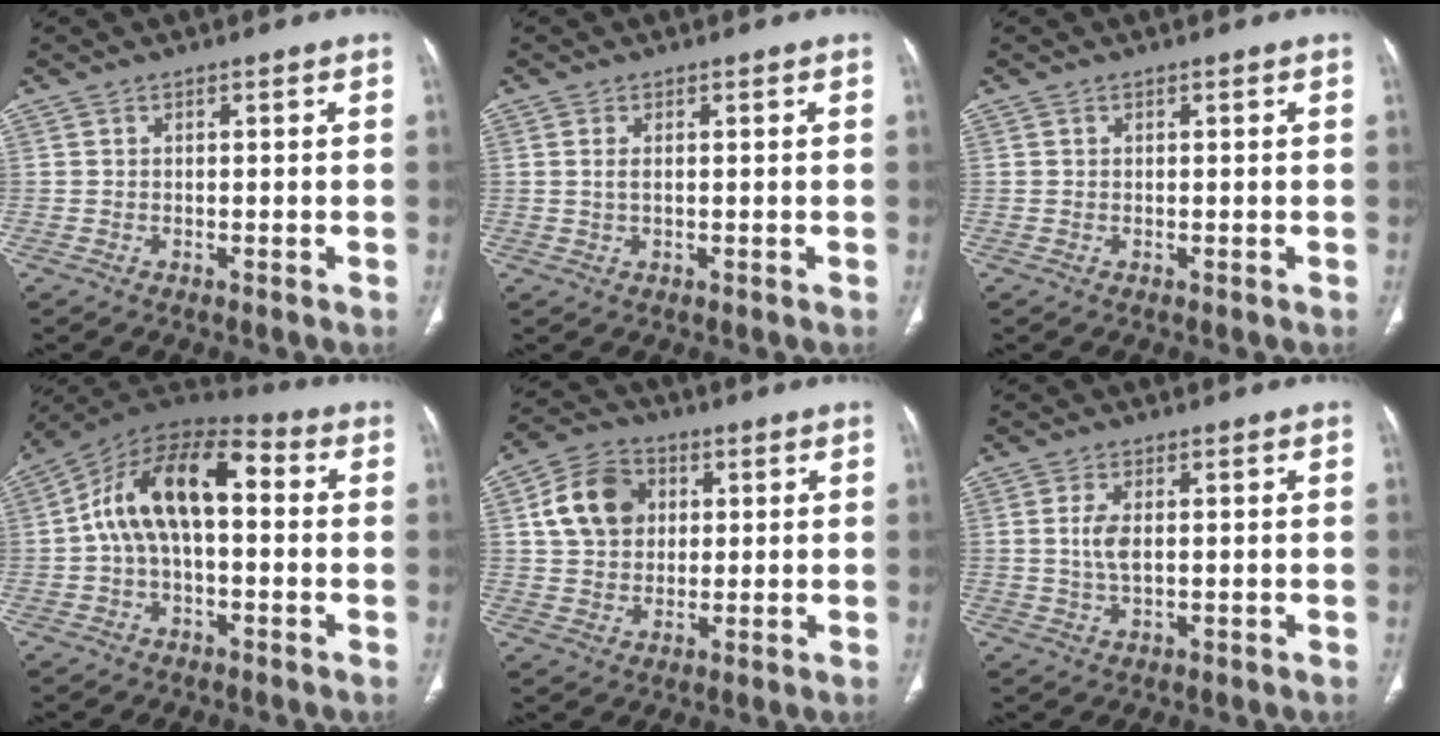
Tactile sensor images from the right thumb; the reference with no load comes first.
{"total": 1.4, "force": [0.3, 0.6, 1.3], "torque": [-0.033, 0.003, 0.010]}
{"total": 0.0}
{"total": 15.7, "force": [1.3, 8.4, 13.2], "torque": [-0.217, 0.048, 0.011]}
{"total": 11.0, "force": [2.7, 8.7, 6.2], "torque": [-0.092, 0.006, 0.044]}
{"total": 4.2, "force": [0.5, 2.0, 3.6], "torque": [-0.082, -0.001, 0.014]}